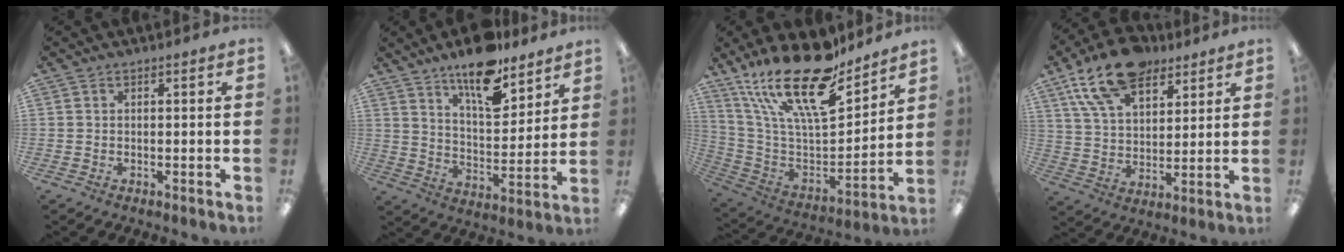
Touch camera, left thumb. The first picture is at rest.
{"total": 14.1, "force": [11.0, 4.9, 7.2], "torque": [-0.108, -0.073, 0.191]}
{"total": 24.5, "force": [17.6, 8.2, 14.9], "torque": [-0.283, -0.116, 0.304]}
{"total": 17.2, "force": [11.1, 9.4, 9.3], "torque": [-0.165, -0.044, 0.203]}